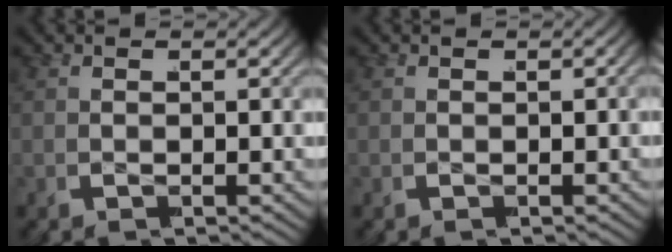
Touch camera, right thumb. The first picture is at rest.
{"total": 0.0}